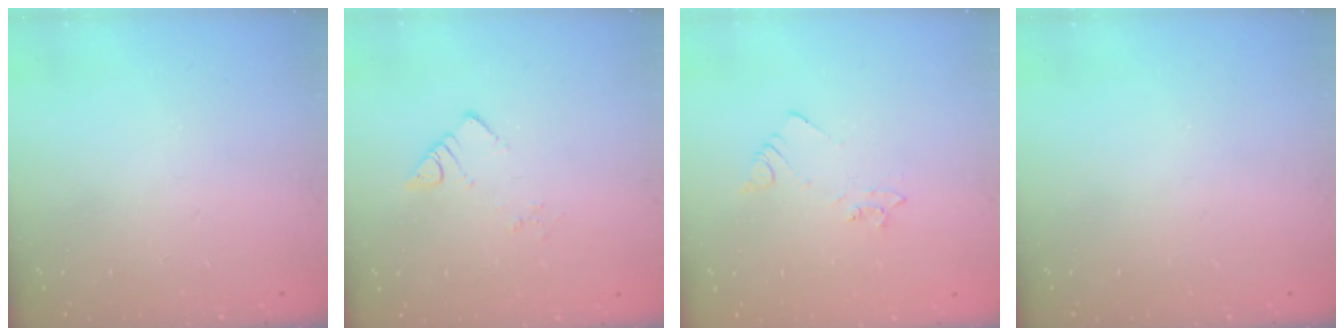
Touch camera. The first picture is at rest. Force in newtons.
{"total": 2.6, "press": 2.6, "slide": 0.1}
{"total": 2.5, "press": 2.5, "slide": 0.3}
{"total": 0.0}